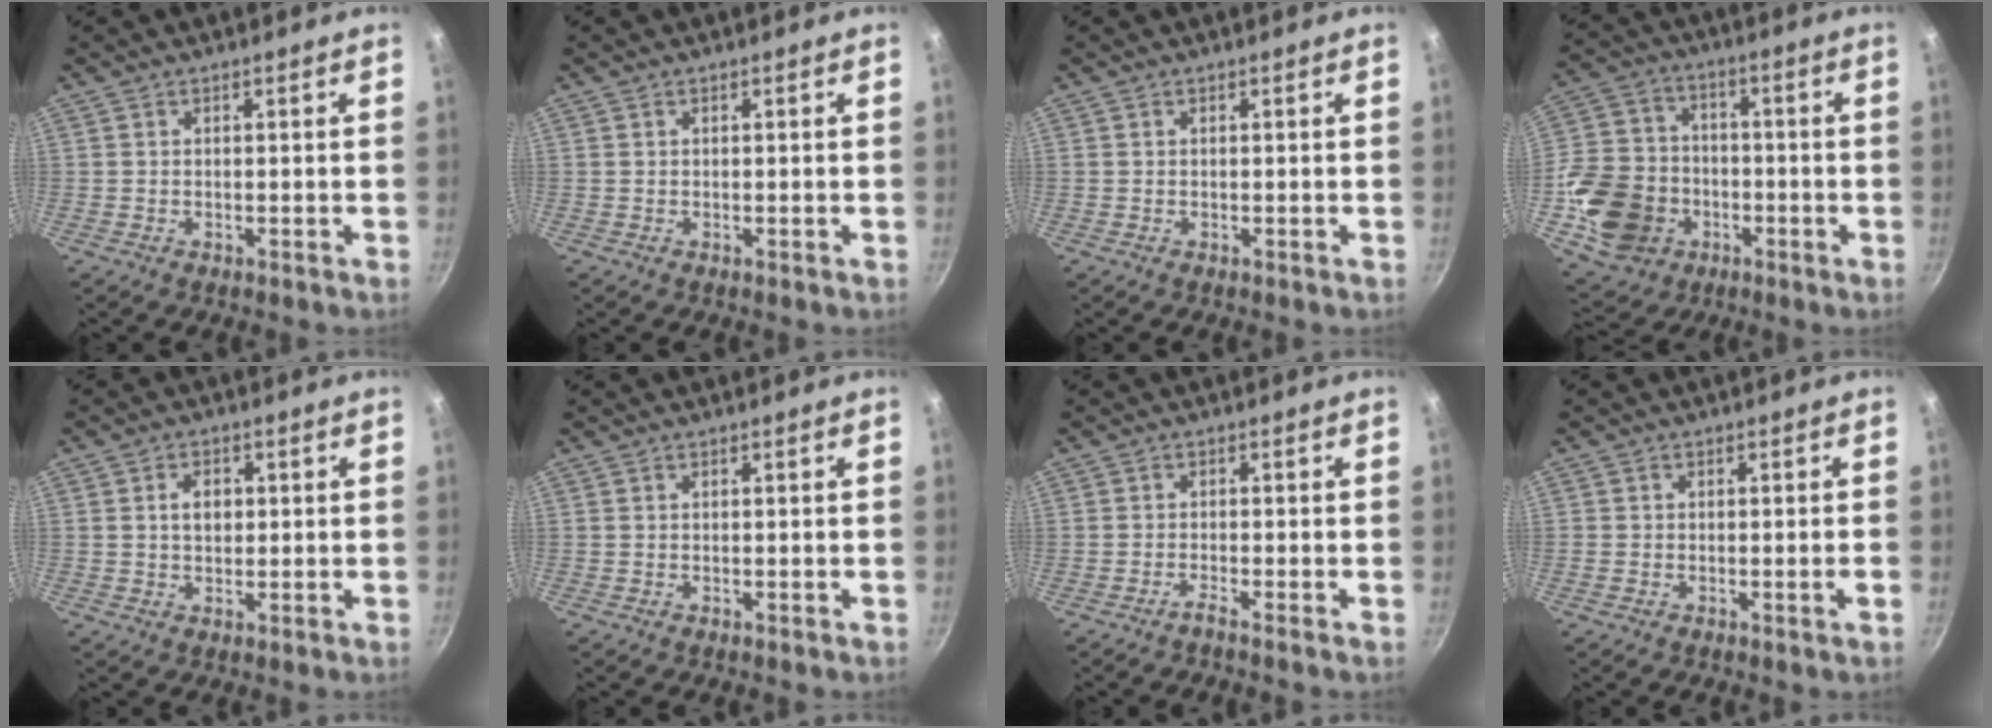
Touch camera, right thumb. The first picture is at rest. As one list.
[{"total": 0.0}, {"total": 0.0}, {"total": 17.6, "force": [-4.6, 14.4, 9.0], "torque": [-0.158, 0.036, -0.074]}, {"total": 3.8, "force": [0.5, 2.7, 2.6], "torque": [-0.026, 0.005, 0.008]}, {"total": 0.0}, {"total": 1.3, "force": [-1.1, -0.5, 0.6], "torque": [-0.022, 0.010, -0.021]}, {"total": 1.3, "force": [-0.6, 0.3, 1.1], "torque": [-0.020, 0.008, -0.013]}]